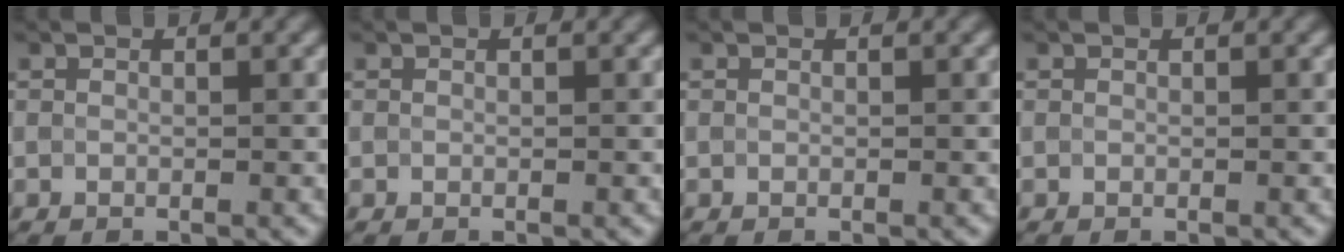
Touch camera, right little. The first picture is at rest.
{"total": 0.0}
{"total": 0.0}
{"total": 0.0}